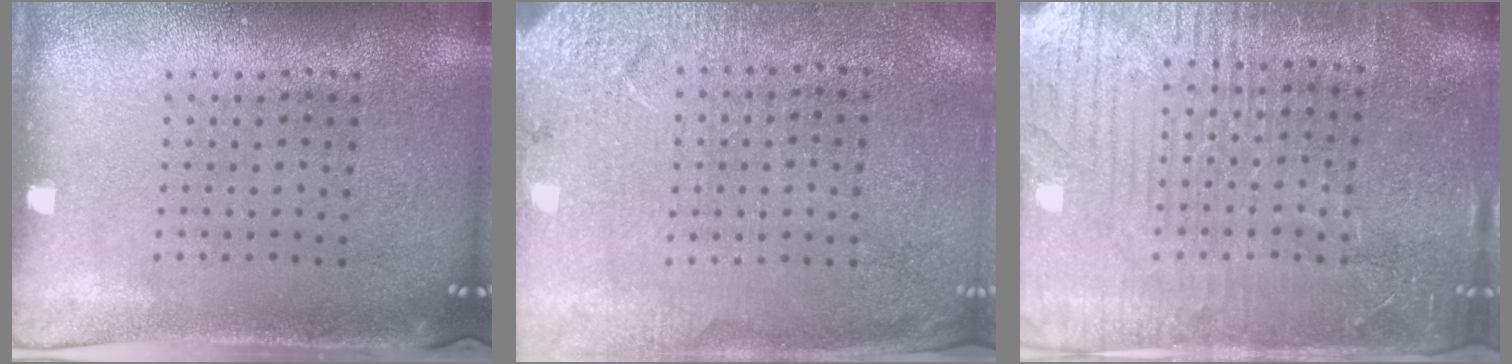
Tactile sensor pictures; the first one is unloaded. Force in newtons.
{"total": 2.7, "press": 2.7, "slide": 0.1}
{"total": 4.3, "press": 4.1, "slide": 1.5}